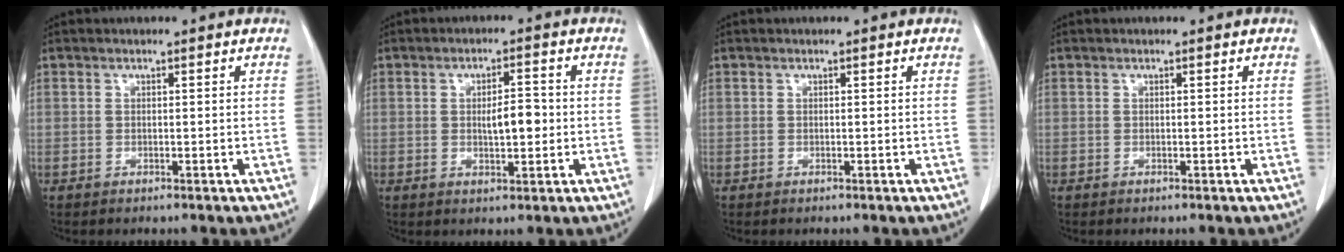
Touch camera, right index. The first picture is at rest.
{"total": 4.5, "force": [-0.2, 1.4, 4.3], "torque": [-0.069, 0.002, 0.000]}
{"total": 0.0}
{"total": 0.0}